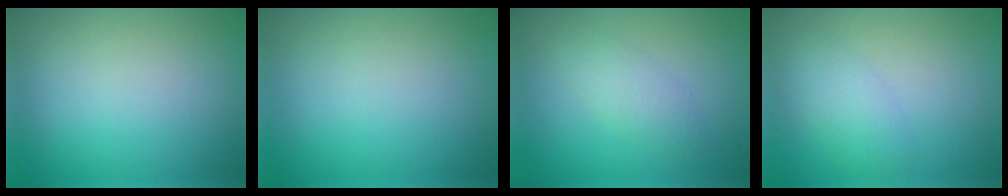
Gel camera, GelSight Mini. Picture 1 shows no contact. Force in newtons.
{"total": 0.0}
{"total": 2.0, "press": 2.0, "slide": 0.1}
{"total": 2.7, "press": 2.7, "slide": 0.1}